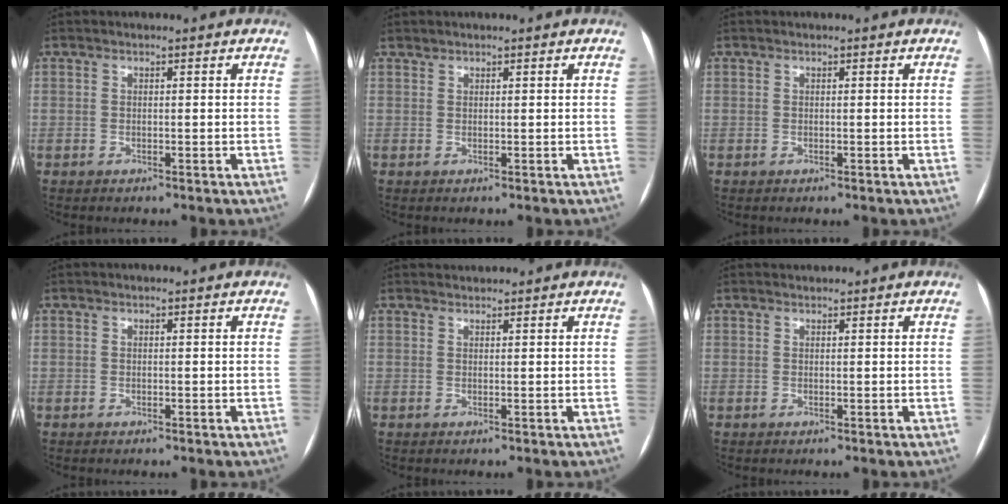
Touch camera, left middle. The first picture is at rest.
{"total": 0.5, "force": [0.5, 0.2, -0.1], "torque": [-0.003, 0.004, 0.010]}
{"total": 0.0}
{"total": 0.0}
{"total": 1.1, "force": [1.1, 0.0, -0.2], "torque": [-0.006, 0.011, 0.024]}
{"total": 0.6, "force": [0.6, 0.0, -0.1], "torque": [-0.006, 0.008, 0.013]}